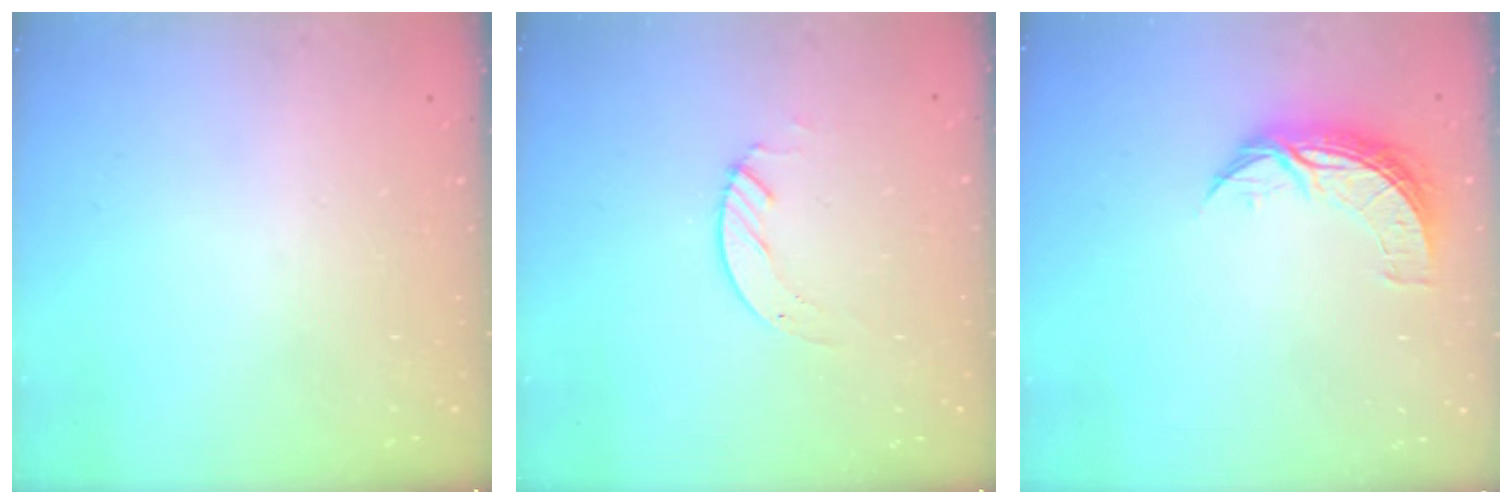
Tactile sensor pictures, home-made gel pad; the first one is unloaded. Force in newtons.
{"total": 3.1, "press": 3.1, "slide": 0.3}
{"total": 7.9, "press": 7.9, "slide": 0.1}